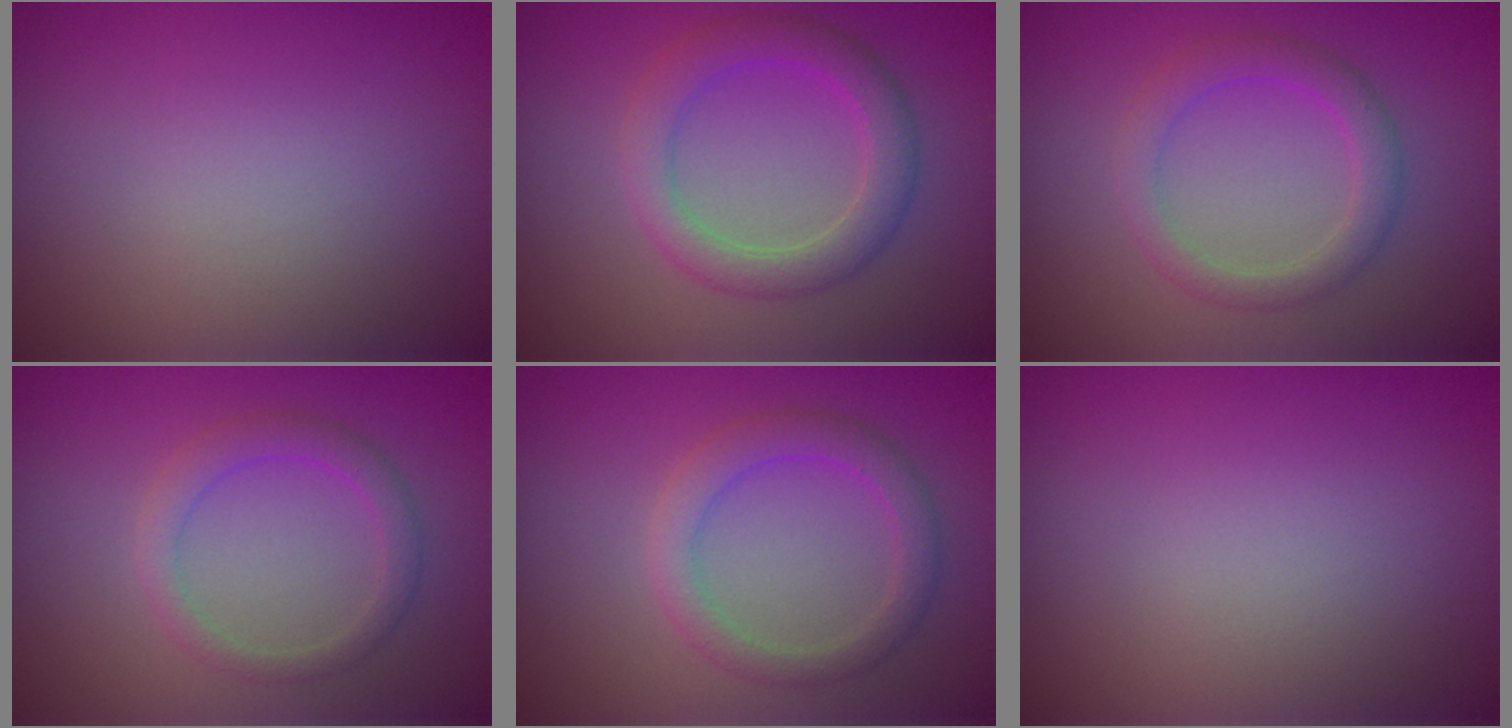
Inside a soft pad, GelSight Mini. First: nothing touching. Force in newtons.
{"total": 3.9, "press": 3.9, "slide": 0.0}
{"total": 2.9, "press": 2.9, "slide": 0.2}
{"total": 2.3, "press": 2.3, "slide": 0.1}
{"total": 3.0, "press": 3.0, "slide": 0.1}
{"total": 0.0}